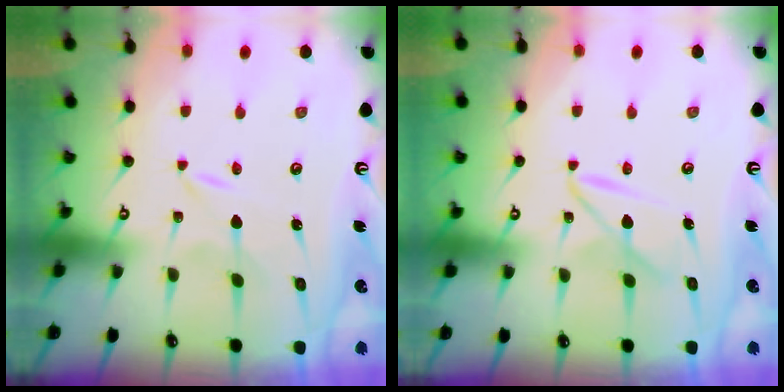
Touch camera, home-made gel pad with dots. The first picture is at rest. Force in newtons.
{"total": 7.7, "press": 7.7, "slide": 0.6}